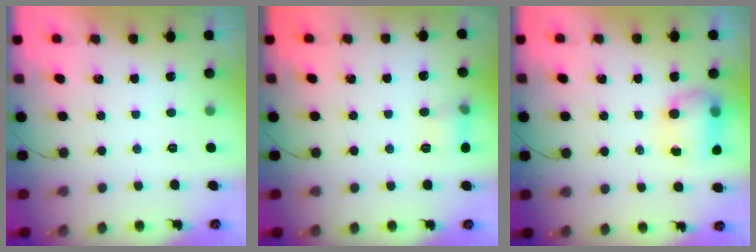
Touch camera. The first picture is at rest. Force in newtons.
{"total": 6.9, "press": 6.7, "slide": 1.8}
{"total": 8.2, "press": 8.1, "slide": 0.9}